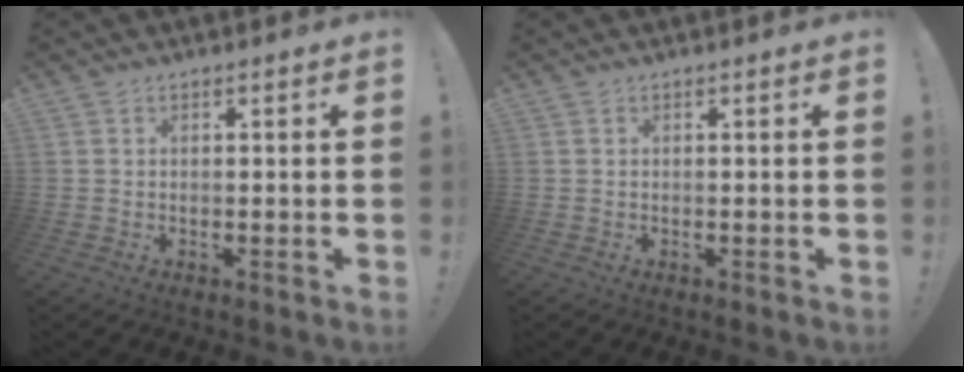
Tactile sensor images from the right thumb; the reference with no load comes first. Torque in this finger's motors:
{"motor_torque": [-0.08, -0.07, 0.00, 0.00, 0.02]}